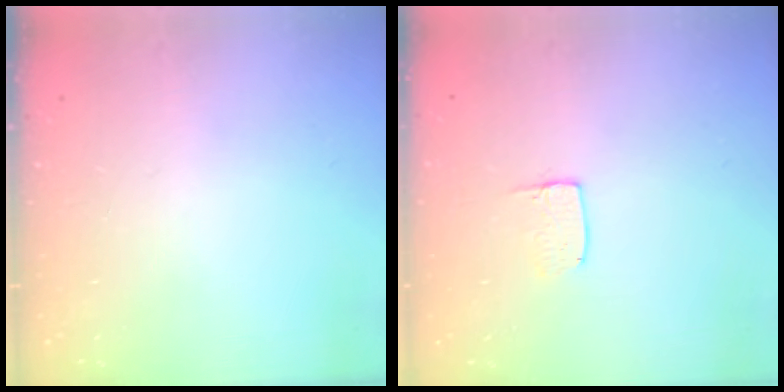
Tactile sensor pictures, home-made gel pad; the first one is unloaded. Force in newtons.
{"total": 3.6, "press": 3.6, "slide": 0.3}